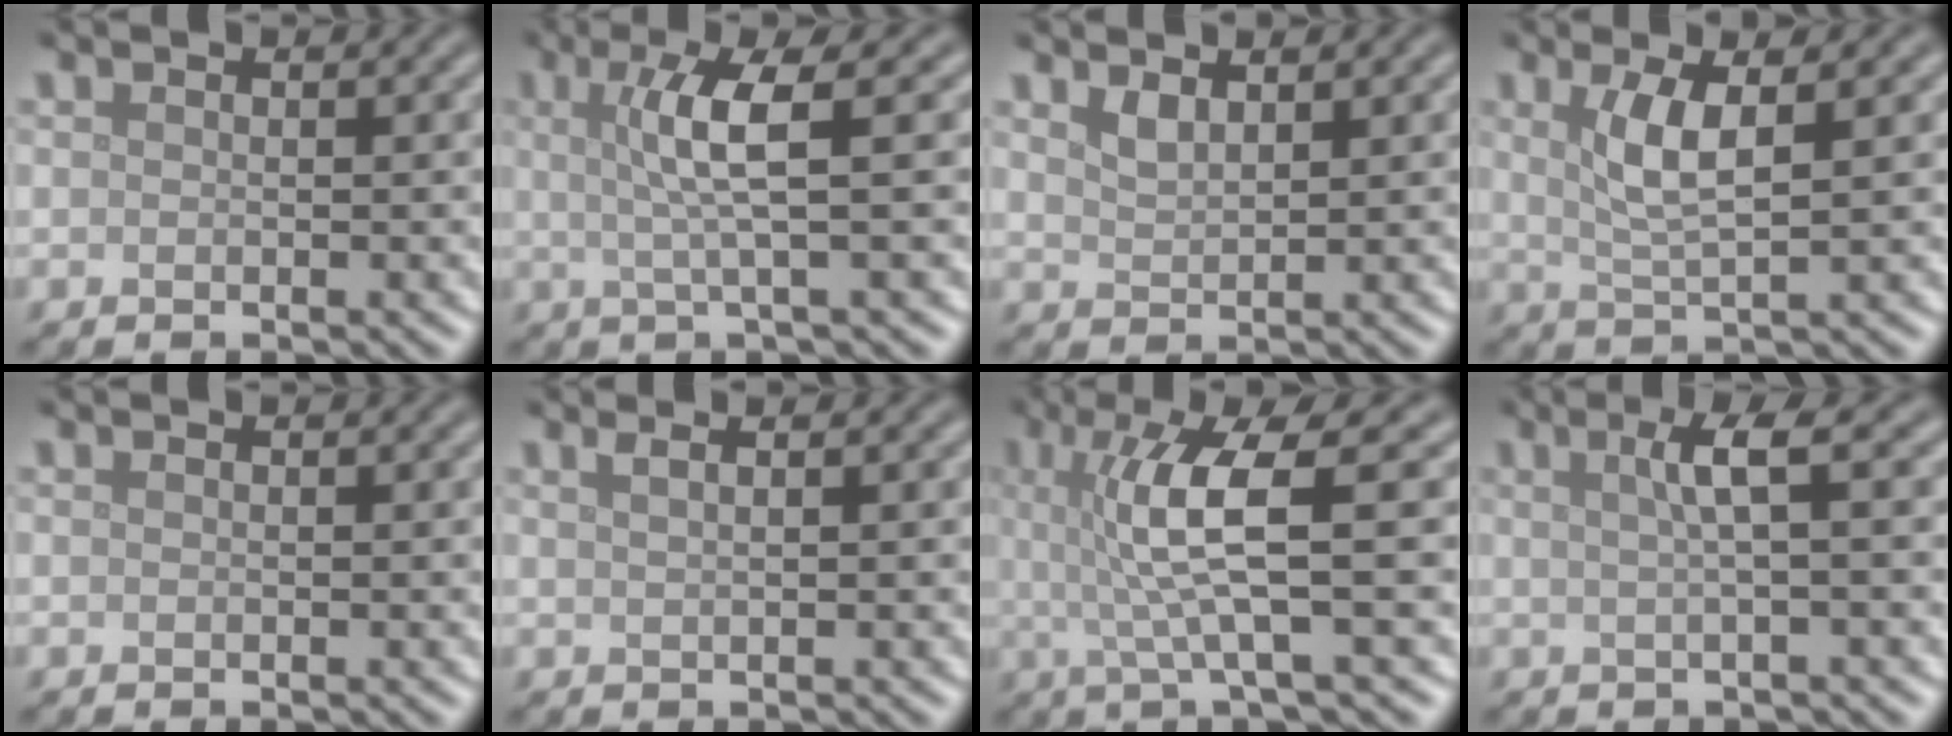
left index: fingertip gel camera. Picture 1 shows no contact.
{"total": 4.4, "force": [0.8, 0.7, 4.3], "torque": [-0.078, 0.002, 0.013]}
{"total": 1.5, "force": [1.2, 0.5, 0.8], "torque": [-0.019, -0.002, 0.026]}
{"total": 3.6, "force": [1.2, 0.8, 3.3], "torque": [-0.066, -0.002, 0.024]}
{"total": 0.0}
{"total": 2.9, "force": [1.7, 1.4, 1.9], "torque": [-0.004, 0.013, -0.007]}
{"total": 6.2, "force": [0.8, 1.0, 6.1], "torque": [-0.117, 0.006, 0.015]}
{"total": 3.2, "force": [0.7, 0.6, 3.1], "torque": [-0.048, 0.009, 0.009]}